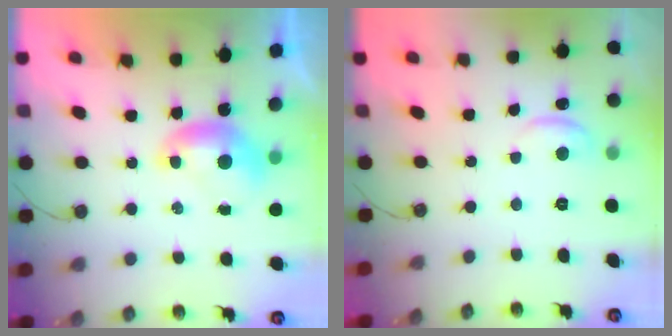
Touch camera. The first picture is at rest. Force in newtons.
{"total": 1.1, "press": 1.0, "slide": 0.6}